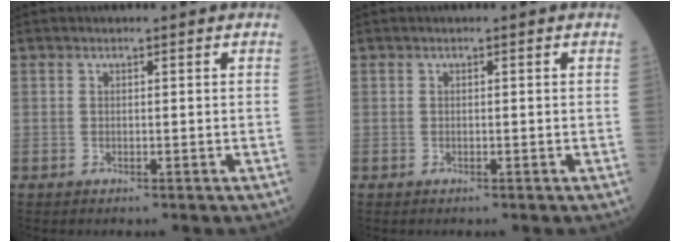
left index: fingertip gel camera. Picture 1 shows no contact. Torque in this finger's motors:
{"motor_torque": [0.00, 0.00, -0.02, 0.00]}